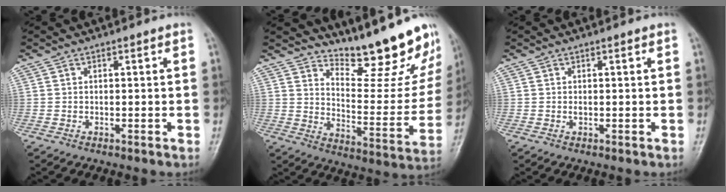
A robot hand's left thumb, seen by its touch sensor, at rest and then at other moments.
{"total": 18.5, "force": [16.1, 4.8, 7.8], "torque": [-0.064, -0.139, 0.218]}
{"total": 0.8, "force": [0.1, 0.3, 0.7], "torque": [-0.011, 0.002, 0.003]}